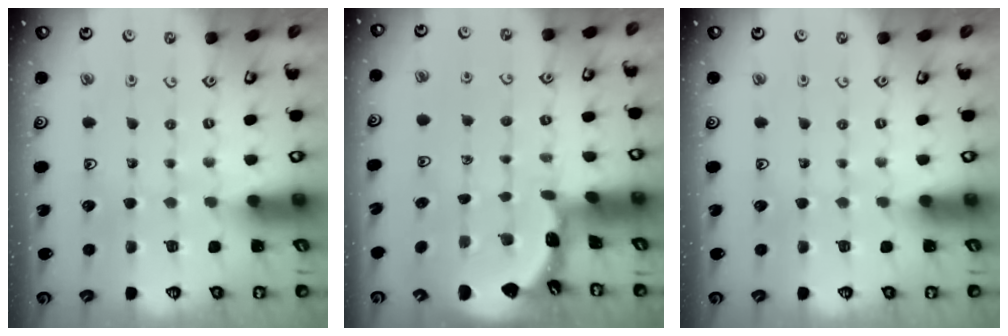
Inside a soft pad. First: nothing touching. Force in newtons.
{"total": 1.6, "press": 1.6, "slide": 0.2}
{"total": 0.0}